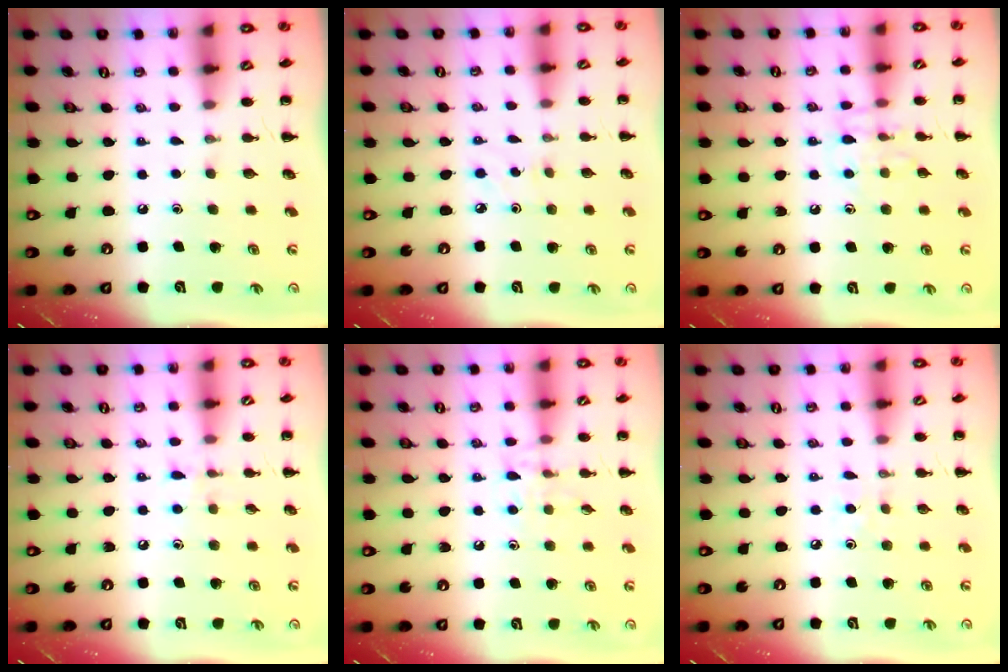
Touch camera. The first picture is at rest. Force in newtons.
{"total": 2.1, "press": 2.0, "slide": 0.8}
{"total": 8.0, "press": 8.0, "slide": 0.7}
{"total": 6.8, "press": 6.5, "slide": 2.1}
{"total": 8.4, "press": 8.2, "slide": 1.6}
{"total": 5.3, "press": 5.0, "slide": 1.7}